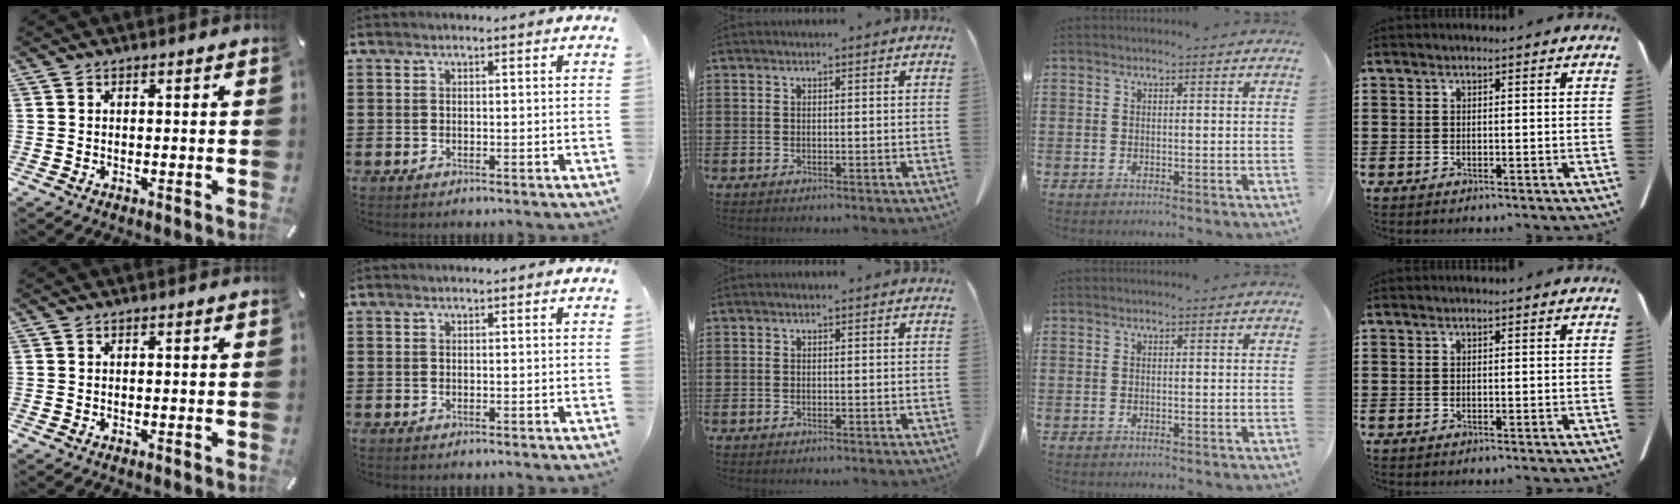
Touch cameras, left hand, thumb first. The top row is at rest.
{}